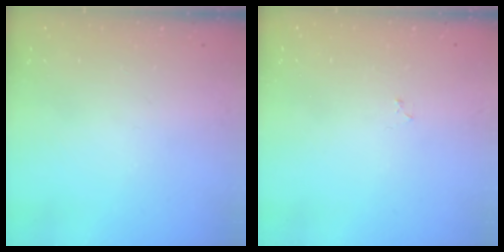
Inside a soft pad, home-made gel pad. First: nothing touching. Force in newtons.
{"total": 2.2, "press": 2.1, "slide": 0.3}